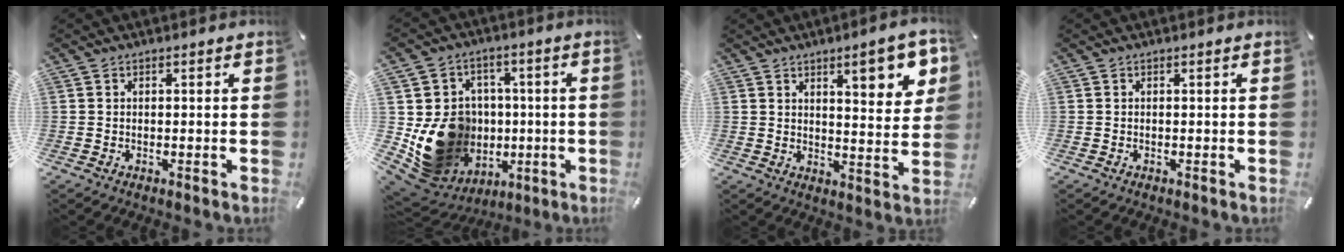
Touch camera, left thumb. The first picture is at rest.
{"total": 16.6, "force": [-1.5, 15.3, 6.1], "torque": [-0.100, -0.001, 0.007]}
{"total": 10.7, "force": [6.0, 3.6, 8.1], "torque": [-0.103, -0.030, 0.094]}
{"total": 0.0}